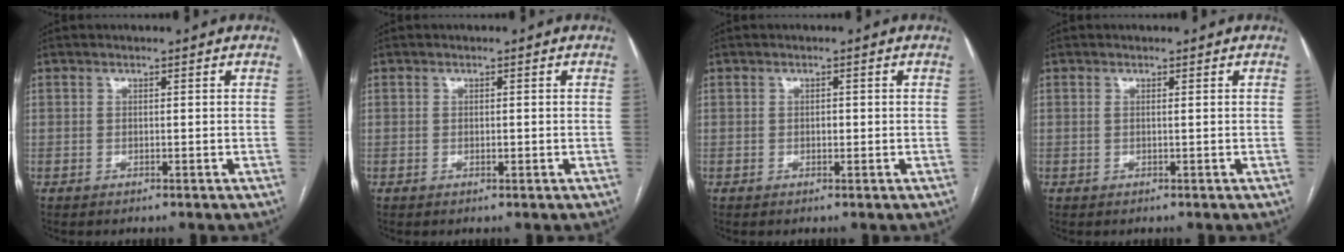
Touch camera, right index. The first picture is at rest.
{"total": 0.7, "force": [-0.1, 0.3, 0.7], "torque": [-0.013, -0.002, 0.000]}
{"total": 0.9, "force": [-0.1, 0.5, 0.7], "torque": [-0.013, 0.001, -0.001]}
{"total": 0.5, "force": [0.2, -0.1, 0.5], "torque": [-0.016, 0.001, 0.005]}